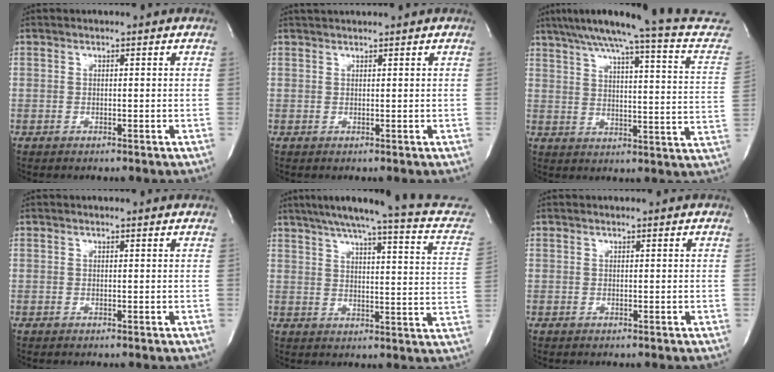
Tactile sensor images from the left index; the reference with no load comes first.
{"total": 3.1, "force": [2.9, 0.0, 1.1], "torque": [-0.014, 0.025, 0.043]}
{"total": 21.9, "force": [19.8, -1.0, 9.3], "torque": [-0.139, -0.066, 0.242]}
{"total": 1.6, "force": [1.6, 0.0, 0.2], "torque": [-0.011, -0.004, 0.010]}
{"total": 20.8, "force": [17.8, 1.7, 10.6], "torque": [-0.145, -0.031, 0.205]}
{"total": 1.1, "force": [1.1, 0.0, 0.3], "torque": [-0.010, 0.002, 0.012]}